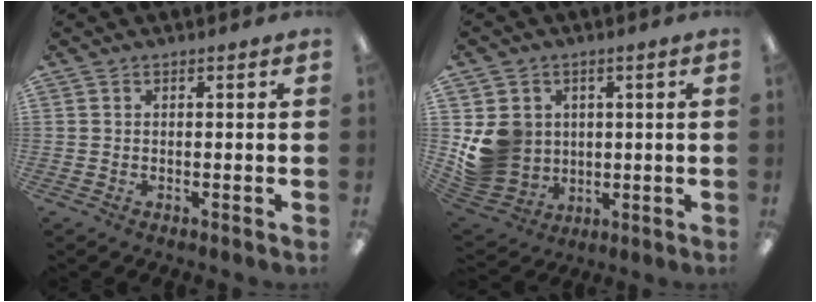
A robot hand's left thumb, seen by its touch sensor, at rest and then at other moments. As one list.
[{"total": 10.1, "force": [1.5, 9.6, 2.8], "torque": [-0.075, -0.004, 0.041]}]